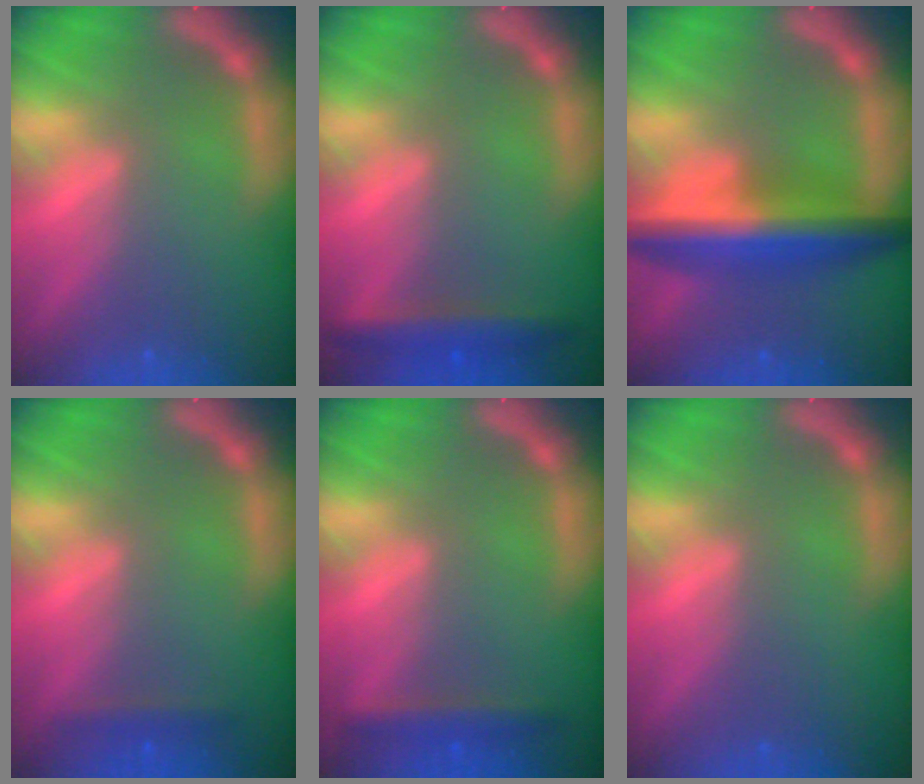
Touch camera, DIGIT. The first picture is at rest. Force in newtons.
{"total": 3.5}
{"total": 8.0}
{"total": 1.4}
{"total": 2.4}
{"total": 0.0}